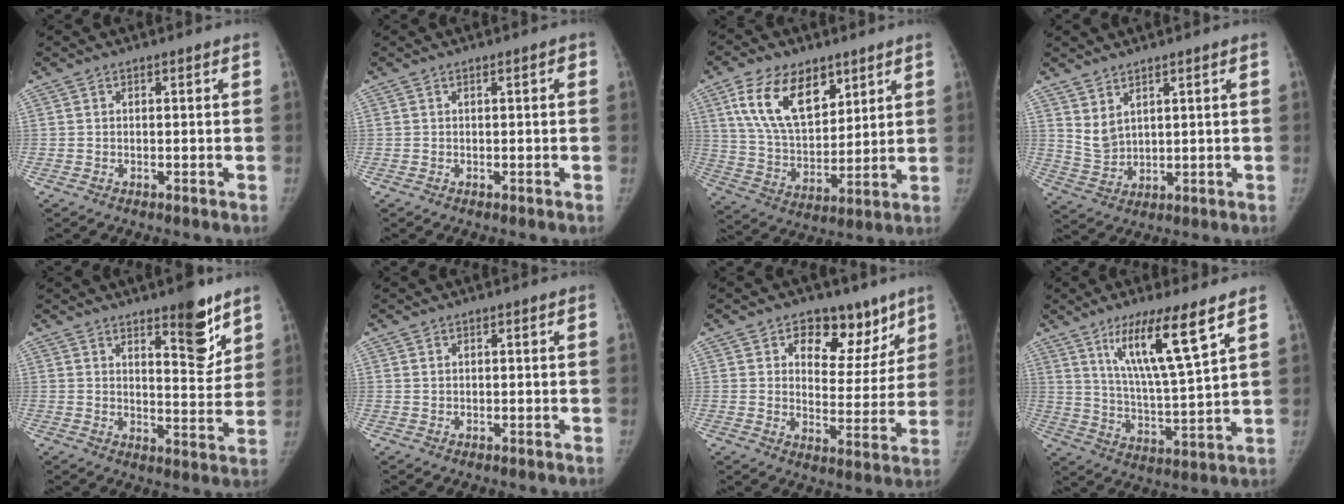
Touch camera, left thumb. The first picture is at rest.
{"total": 0.9, "force": [0.2, 0.3, 0.9], "torque": [-0.011, 0.002, 0.001]}
{"total": 16.4, "force": [8.5, 9.2, 10.6], "torque": [-0.154, -0.036, 0.167]}
{"total": 4.9, "force": [3.0, 2.6, 2.7], "torque": [-0.043, -0.024, 0.073]}
{"total": 10.2, "force": [6.6, 3.5, 7.0], "torque": [-0.067, -0.047, 0.096]}
{"total": 0.7, "force": [0.4, 0.5, 0.3], "torque": [-0.002, -0.002, 0.007]}
{"total": 13.1, "force": [8.1, 8.3, 6.1], "torque": [-0.018, -0.037, 0.116]}
{"total": 14.2, "force": [8.2, 1.5, 11.5], "torque": [-0.203, -0.049, 0.155]}